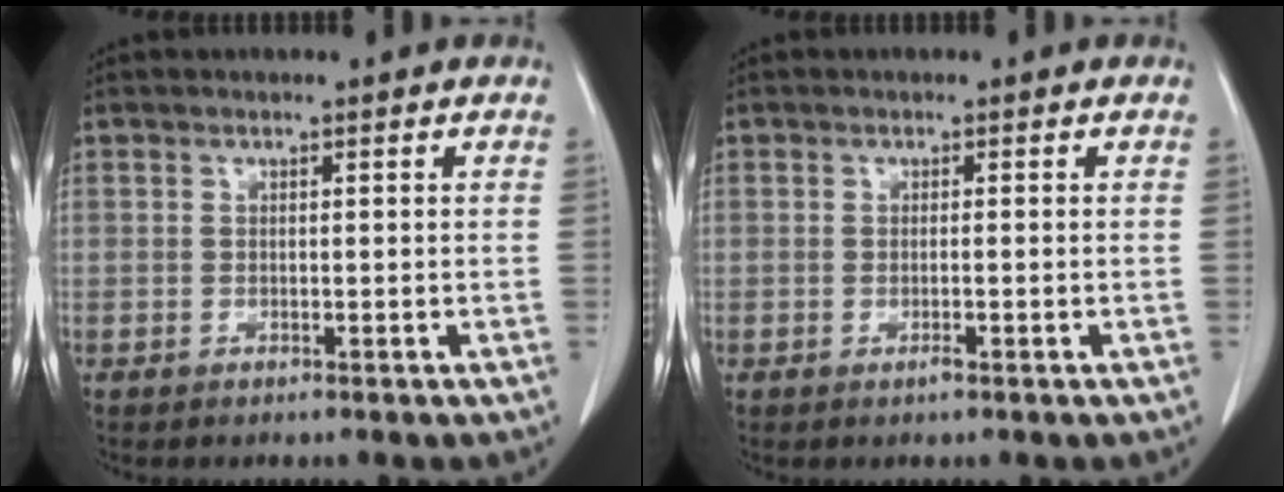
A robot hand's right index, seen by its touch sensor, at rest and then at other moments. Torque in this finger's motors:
{"motor_torque": [0.26, 0.03, 0.07, 0.01]}